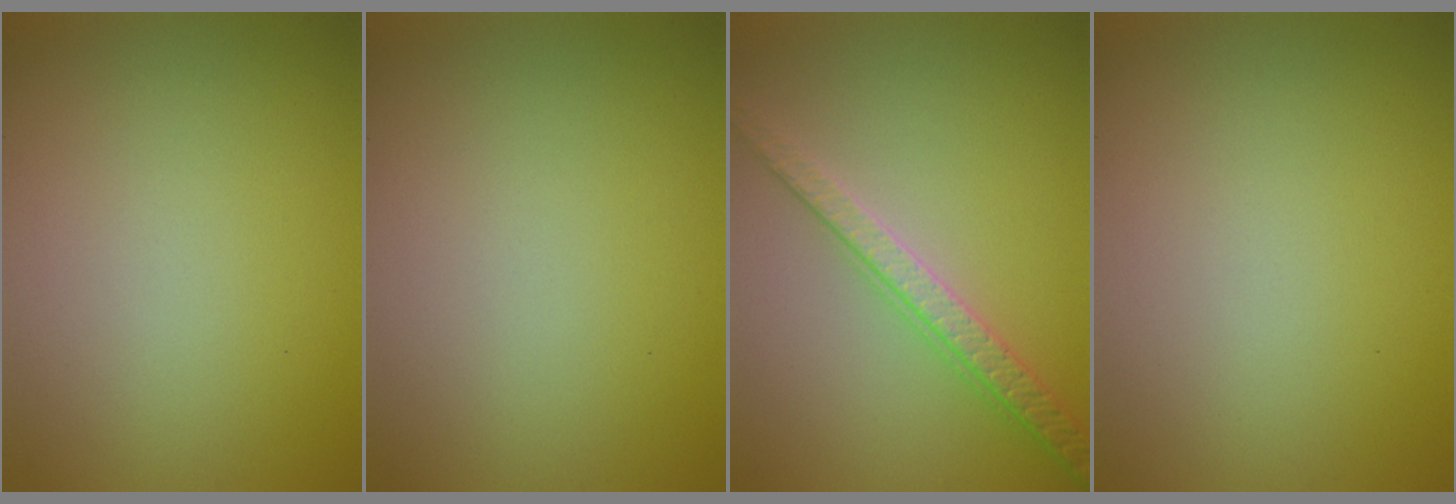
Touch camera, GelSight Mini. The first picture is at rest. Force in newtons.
{"total": 0.0}
{"total": 3.6, "press": 3.3, "slide": 1.6}
{"total": 0.0}